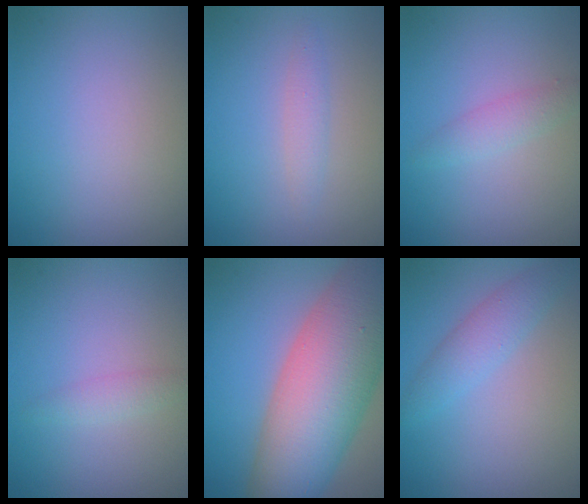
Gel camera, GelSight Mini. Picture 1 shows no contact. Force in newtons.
{"total": 1.4, "press": 1.4, "slide": 0.0}
{"total": 1.7, "press": 1.7, "slide": 0.1}
{"total": 1.2, "press": 1.2, "slide": 0.0}
{"total": 13.8, "press": 13.7, "slide": 0.6}
{"total": 2.6, "press": 2.6, "slide": 0.0}